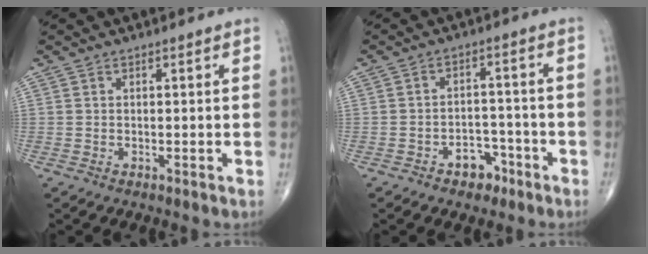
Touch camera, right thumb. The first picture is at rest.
{"total": 5.2, "force": [-3.2, 3.4, 2.2], "torque": [-0.005, 0.035, -0.046]}